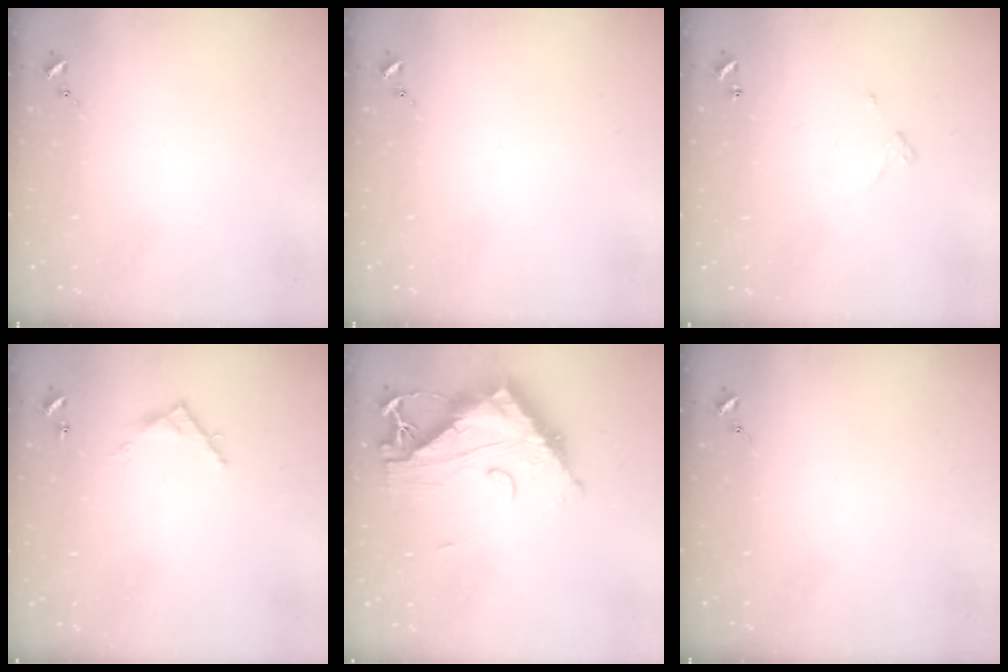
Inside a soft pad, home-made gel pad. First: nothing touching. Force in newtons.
{"total": 0.0}
{"total": 3.2, "press": 3.1, "slide": 0.3}
{"total": 5.5, "press": 5.5, "slide": 0.3}
{"total": 17.4, "press": 17.3, "slide": 1.6}
{"total": 0.0}